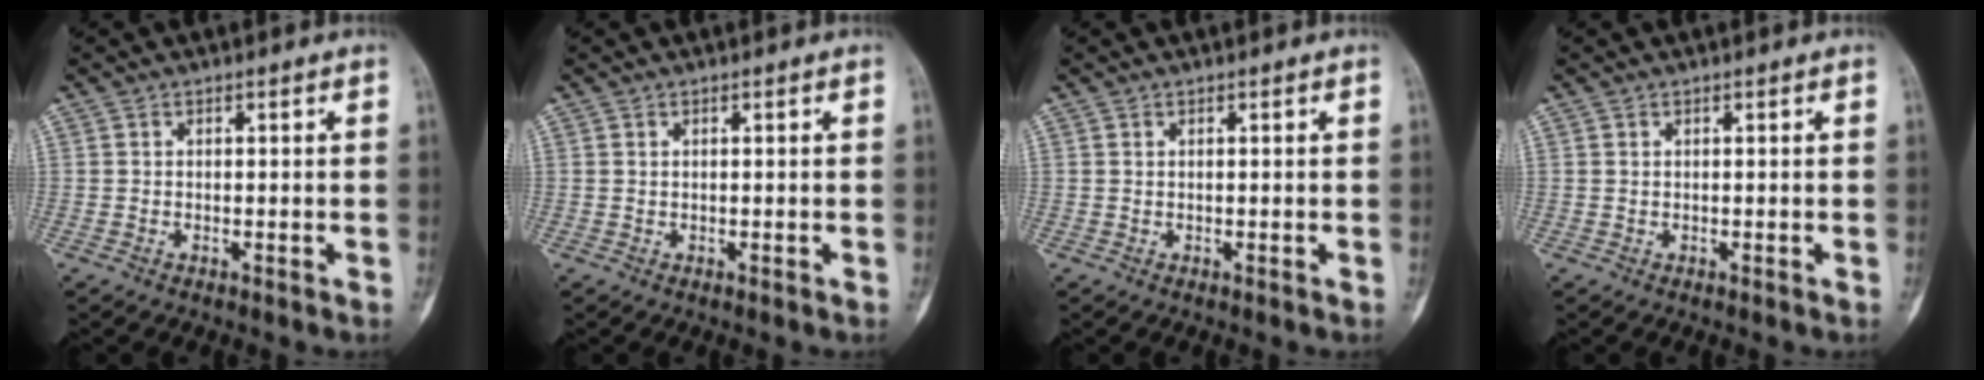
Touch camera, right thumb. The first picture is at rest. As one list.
[{"total": 0.0}, {"total": 0.0}, {"total": 0.0}]